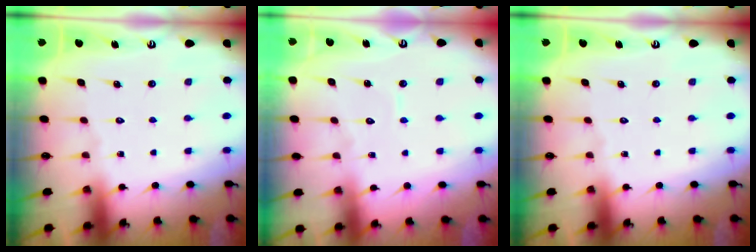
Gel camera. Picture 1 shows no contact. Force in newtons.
{"total": 3.6, "press": 3.6, "slide": 0.1}
{"total": 0.0}